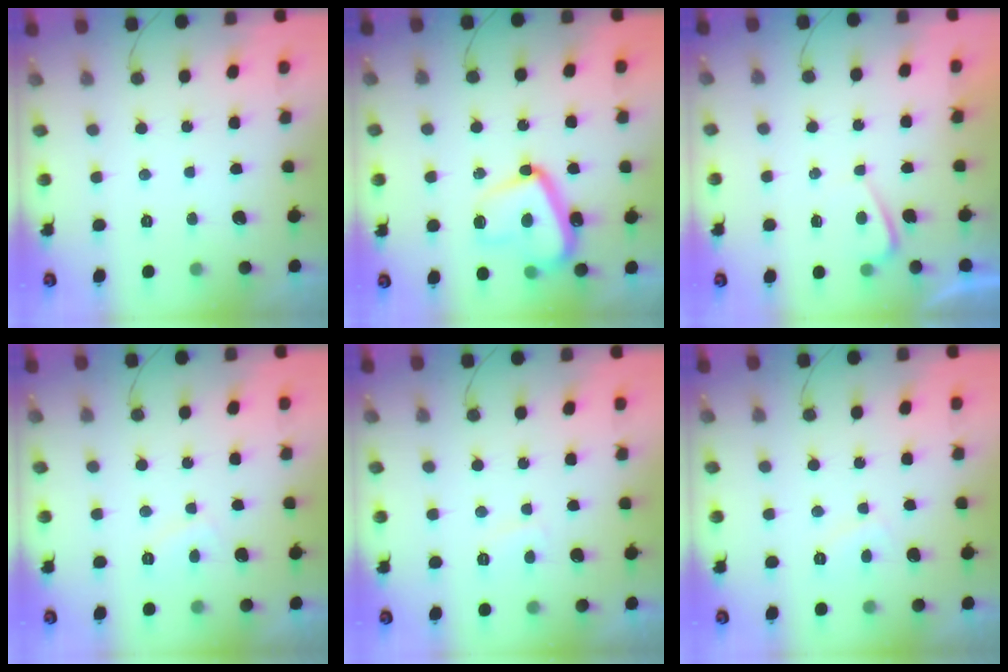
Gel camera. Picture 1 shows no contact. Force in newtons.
{"total": 15.5, "press": 15.4, "slide": 1.3}
{"total": 0.8, "press": 0.6, "slide": 0.5}
{"total": 2.4, "press": 2.3, "slide": 0.7}
{"total": 2.7, "press": 2.6, "slide": 0.8}
{"total": 2.4, "press": 2.3, "slide": 0.7}